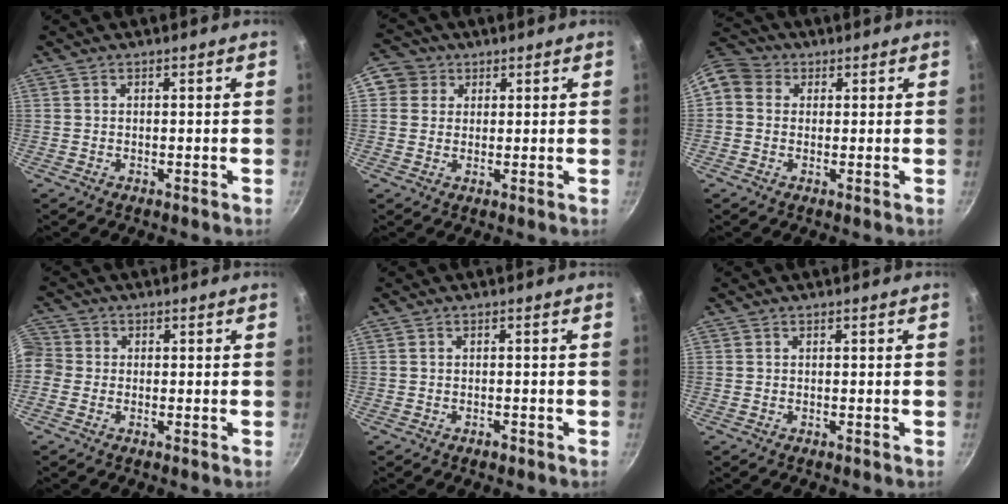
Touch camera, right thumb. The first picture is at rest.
{"total": 5.2, "force": [1.7, 4.7, 1.2], "torque": [0.017, 0.002, 0.018]}
{"total": 7.9, "force": [1.4, 6.9, 3.5], "torque": [-0.056, 0.016, 0.007]}
{"total": 5.7, "force": [-0.8, 5.2, 2.1], "torque": [-0.044, 0.018, -0.034]}
{"total": 1.1, "force": [-0.7, 0.5, 0.6], "torque": [-0.010, 0.008, -0.010]}
{"total": 0.0}